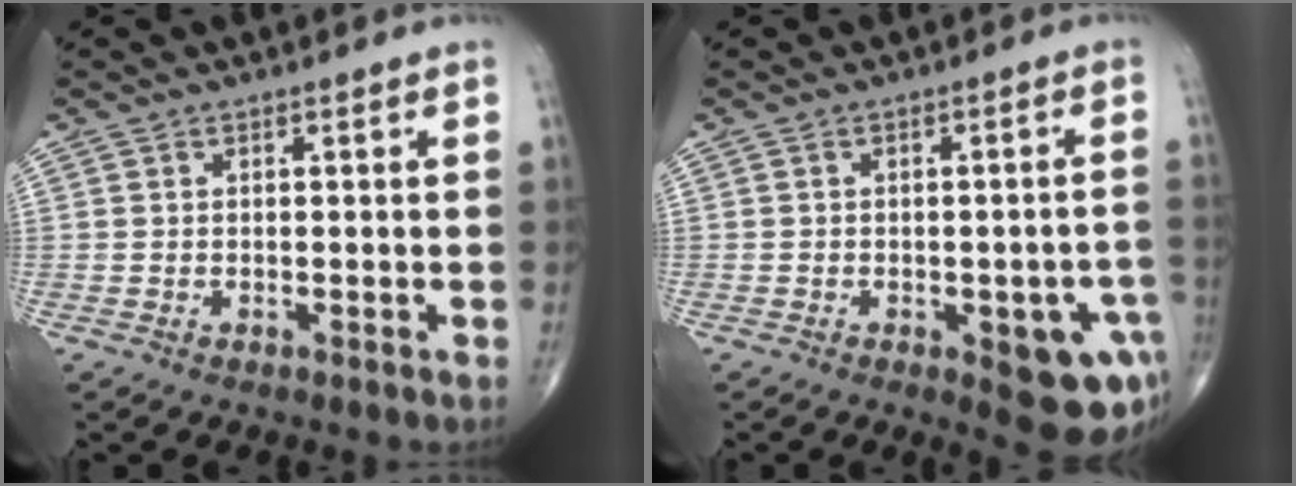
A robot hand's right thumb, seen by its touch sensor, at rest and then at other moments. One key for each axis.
{"total": 11.7, "fx": -4.3, "fy": 4.8, "fz": 9.7, "tx": -0.084, "ty": 0.016, "tz": -0.040}